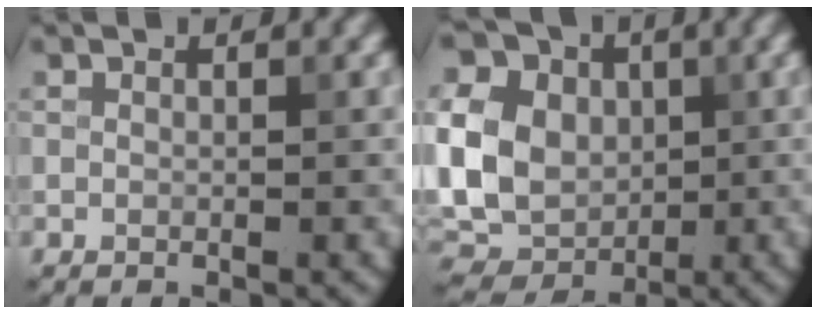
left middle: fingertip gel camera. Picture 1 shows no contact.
{"total": 14.0, "force": [2.2, 11.0, 8.3], "torque": [-0.187, 0.016, 0.023]}